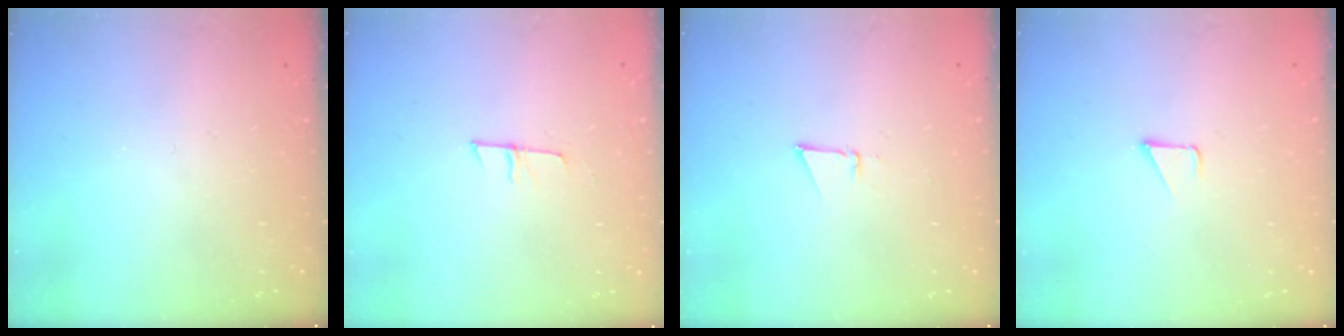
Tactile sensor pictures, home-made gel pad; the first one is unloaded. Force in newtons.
{"total": 5.5, "press": 5.5, "slide": 0.3}
{"total": 3.0, "press": 2.9, "slide": 0.8}
{"total": 1.2, "press": 1.2, "slide": 0.1}